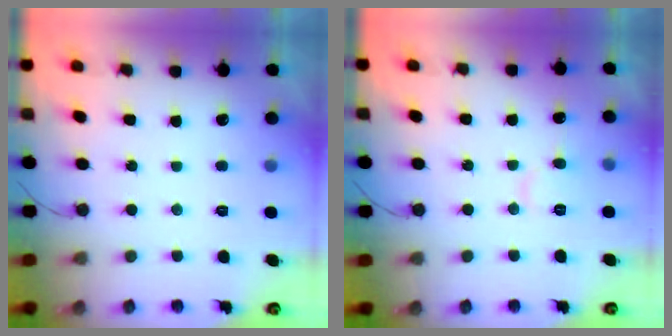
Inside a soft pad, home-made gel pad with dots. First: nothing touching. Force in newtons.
{"total": 6.3, "press": 6.3, "slide": 0.6}